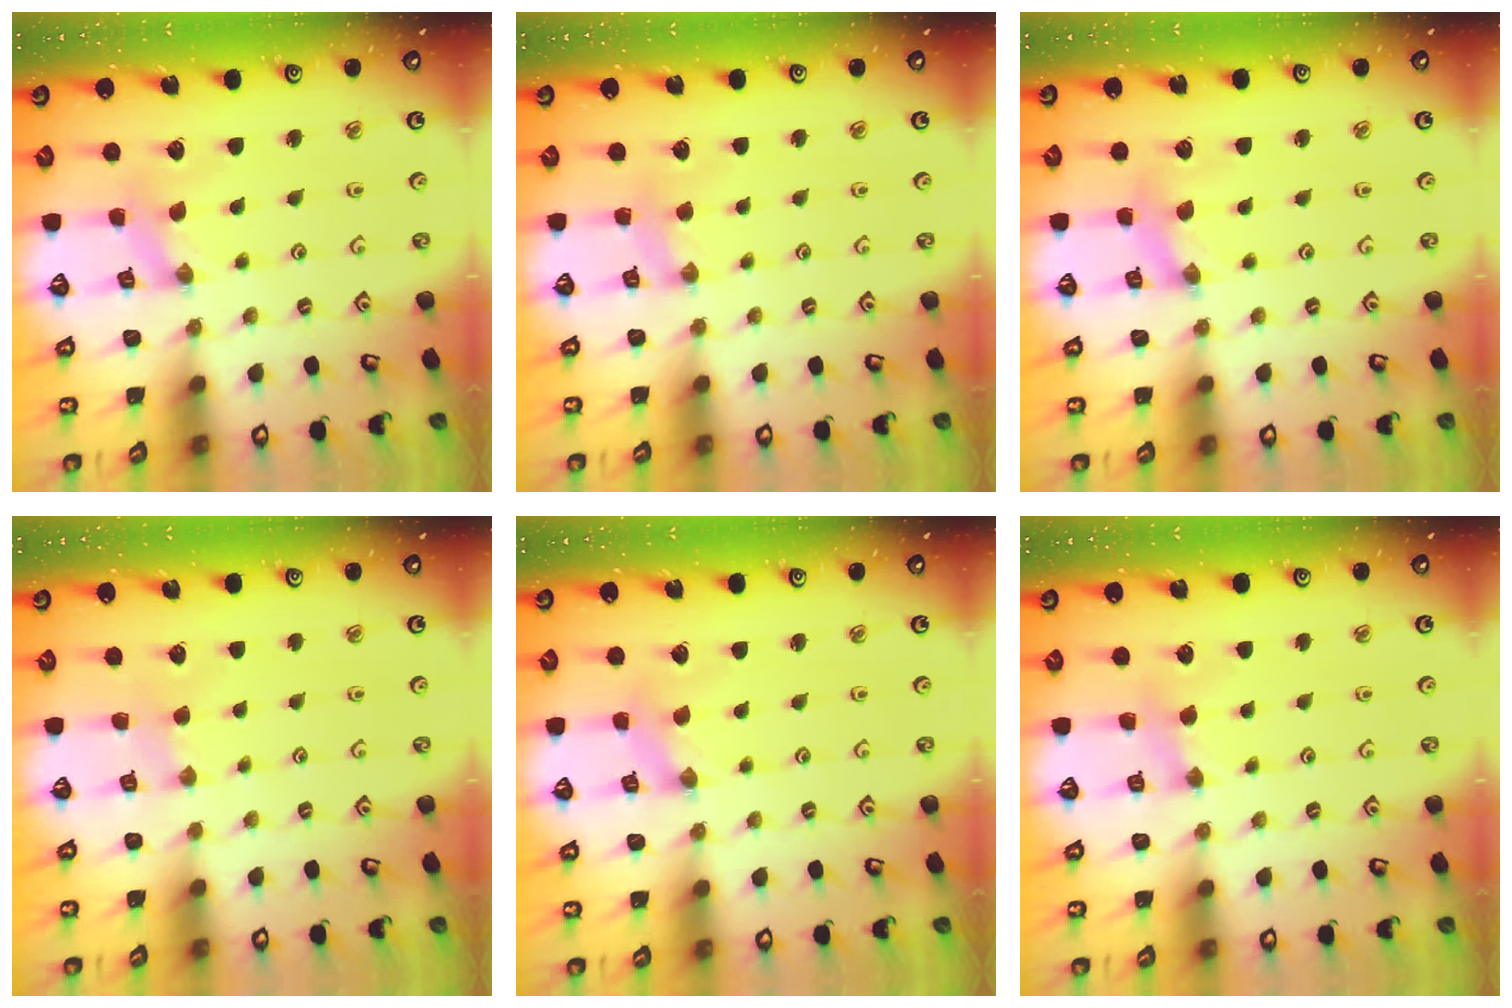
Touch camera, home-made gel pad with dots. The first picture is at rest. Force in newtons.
{"total": 3.4, "press": 3.3, "slide": 0.4}
{"total": 2.0, "press": 2.0, "slide": 0.3}
{"total": 1.7, "press": 1.6, "slide": 0.4}
{"total": 0.0}
{"total": 3.6, "press": 3.6, "slide": 0.5}